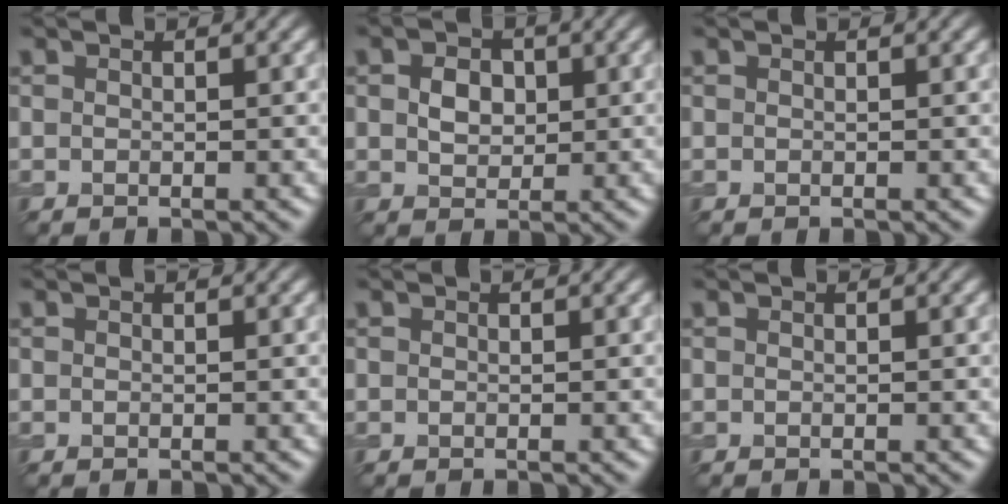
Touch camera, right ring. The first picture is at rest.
{"total": 2.5, "force": [0.4, 2.0, 1.5], "torque": [-0.032, 0.000, 0.007]}
{"total": 0.0}
{"total": 0.0}
{"total": 0.0}
{"total": 0.0}